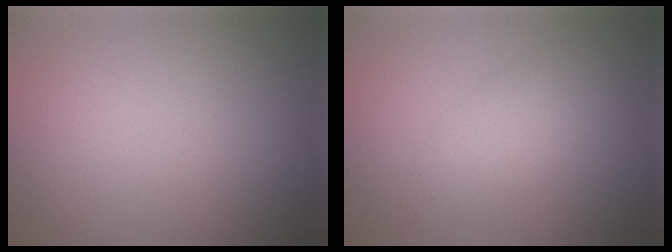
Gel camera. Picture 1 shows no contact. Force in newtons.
{"total": 3.0, "press": 3.0, "slide": 0.1}